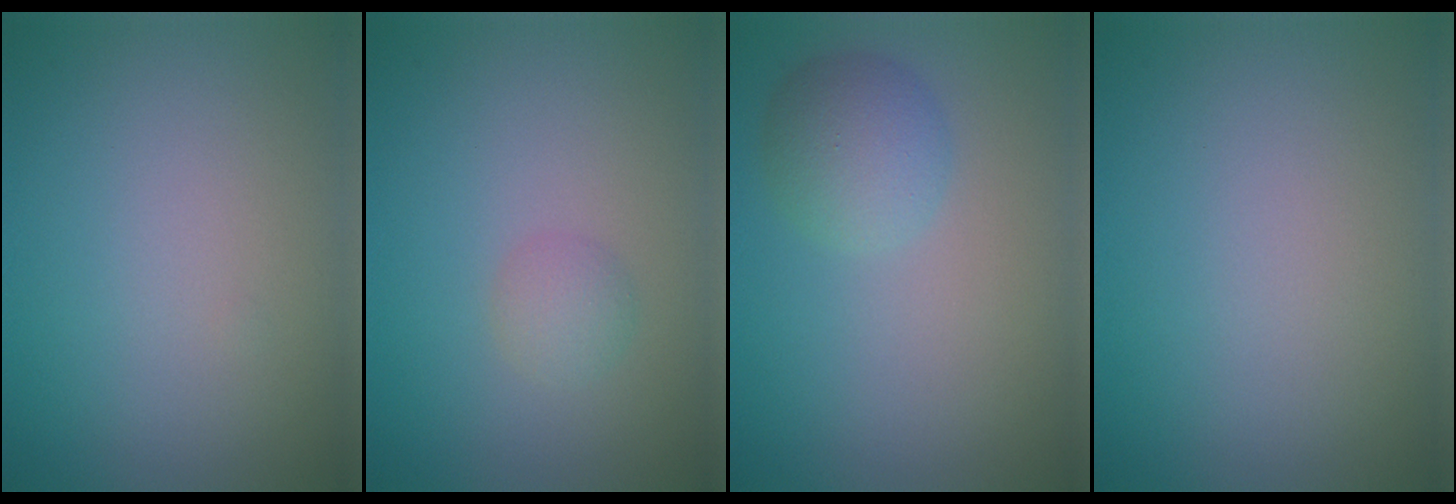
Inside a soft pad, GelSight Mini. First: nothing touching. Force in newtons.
{"total": 1.4, "press": 1.4, "slide": 0.1}
{"total": 3.2, "press": 3.2, "slide": 0.2}
{"total": 0.0}